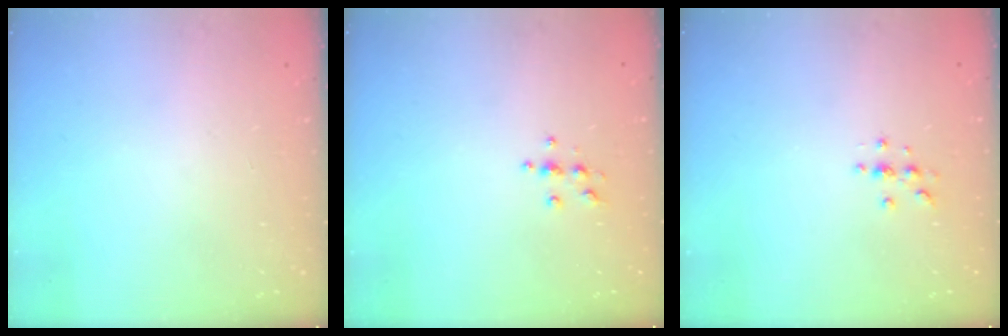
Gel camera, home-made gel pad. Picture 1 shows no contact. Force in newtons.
{"total": 3.9, "press": 3.9, "slide": 0.5}
{"total": 2.7, "press": 2.7, "slide": 0.3}